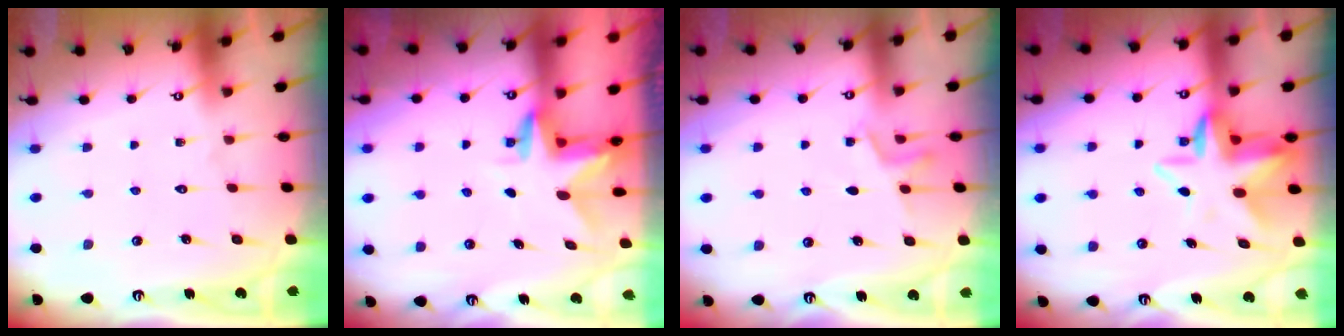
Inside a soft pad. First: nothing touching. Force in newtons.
{"total": 3.0, "press": 3.0, "slide": 0.2}
{"total": 4.4, "press": 4.1, "slide": 1.6}
{"total": 7.8, "press": 7.6, "slide": 1.7}